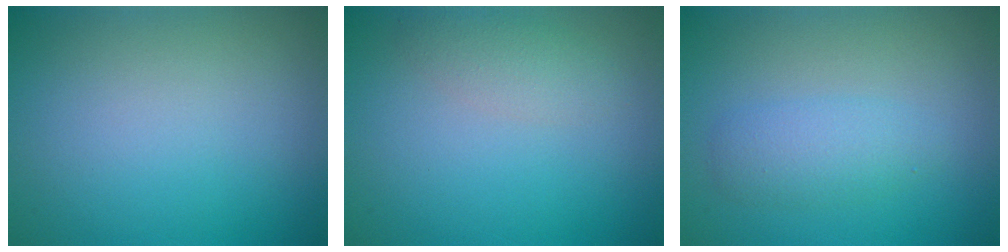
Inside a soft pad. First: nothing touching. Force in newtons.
{"total": 2.0, "press": 2.0, "slide": 0.0}
{"total": 2.4, "press": 2.4, "slide": 0.1}